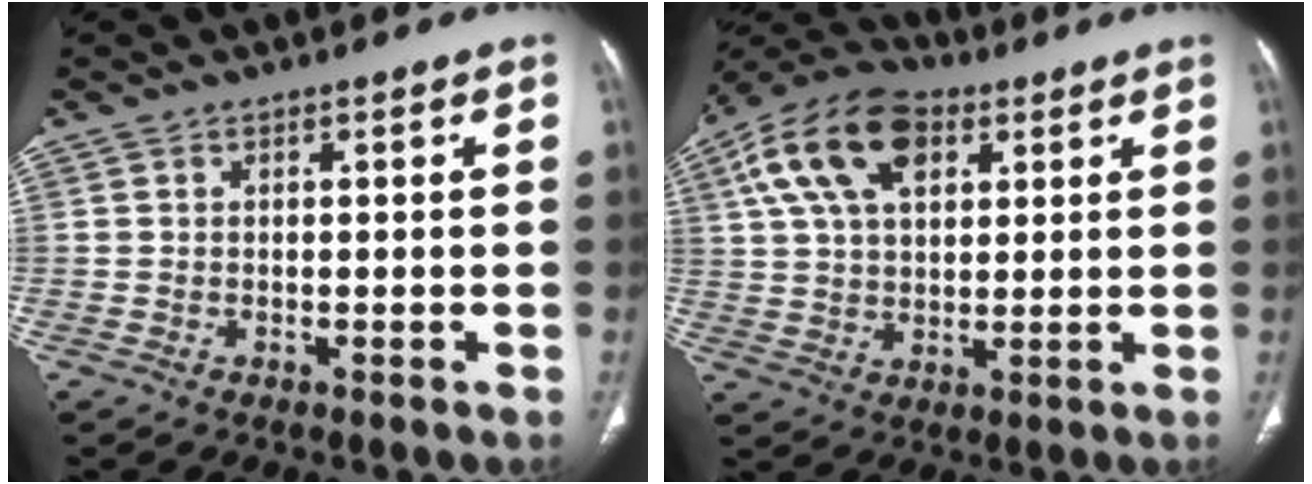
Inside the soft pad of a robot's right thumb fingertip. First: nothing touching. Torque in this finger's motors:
{"motor_torque": [1.04, 1.98, 0.95, -0.07, 0.16]}